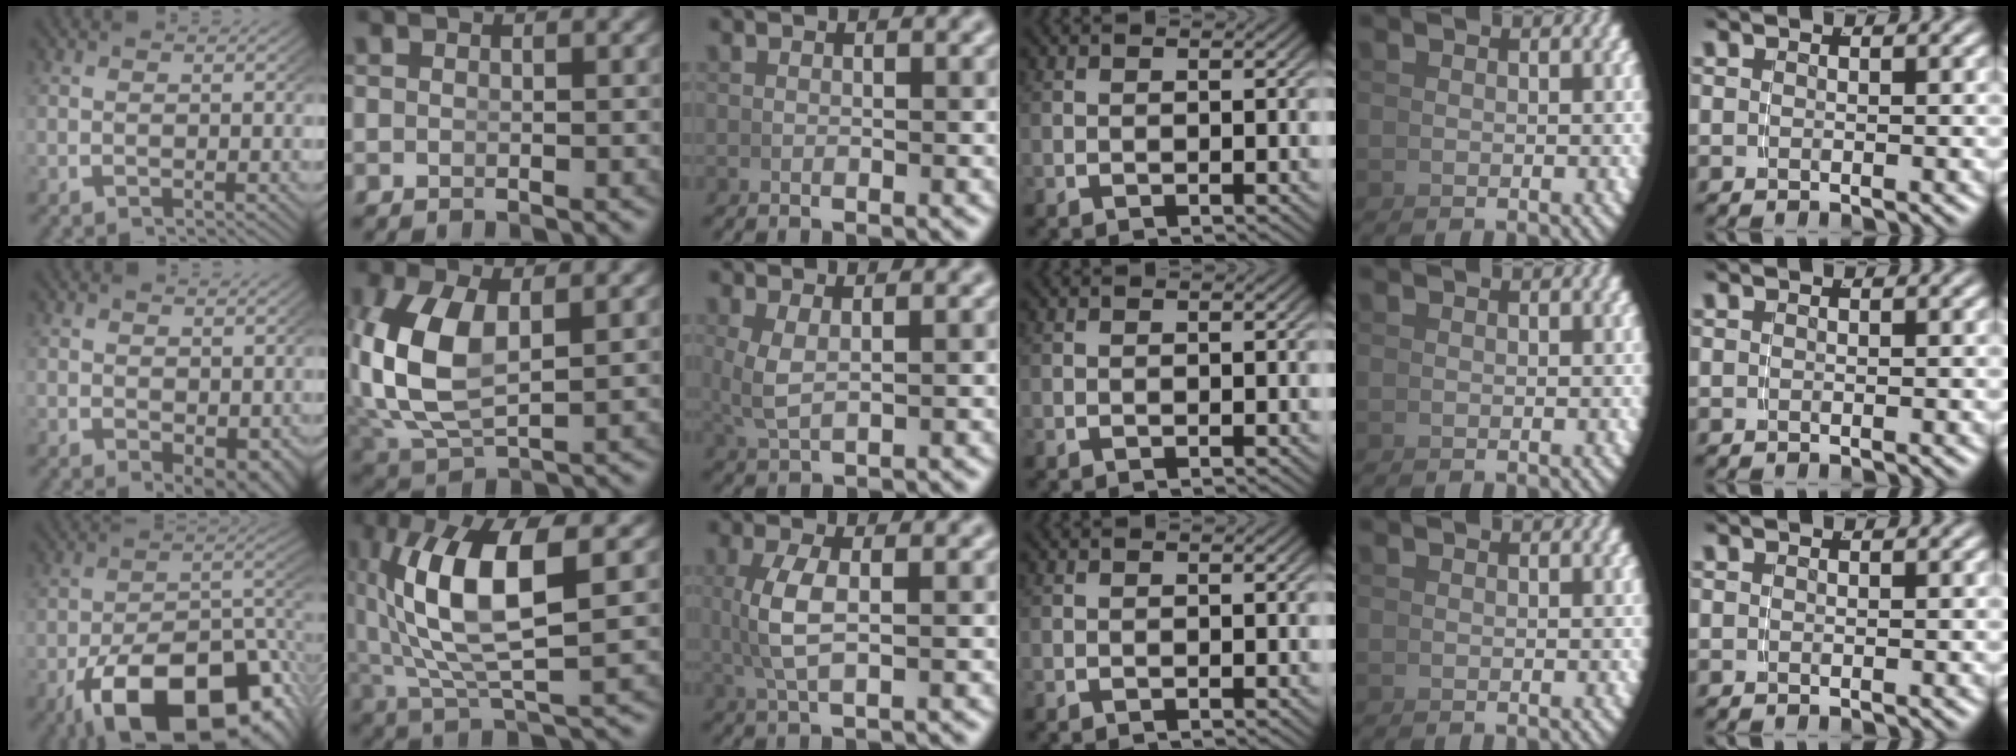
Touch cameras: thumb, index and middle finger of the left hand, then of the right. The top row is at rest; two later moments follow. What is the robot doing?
{"motion": "lift_and_place", "object": "bowl"}